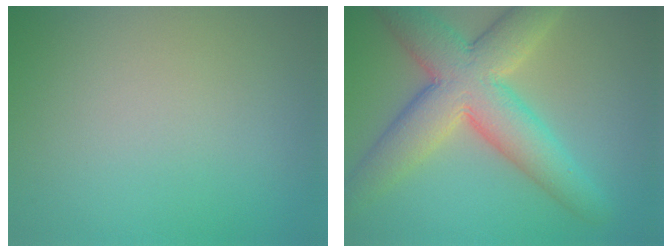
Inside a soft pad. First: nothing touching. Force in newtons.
{"total": 8.9, "press": 8.9, "slide": 0.3}